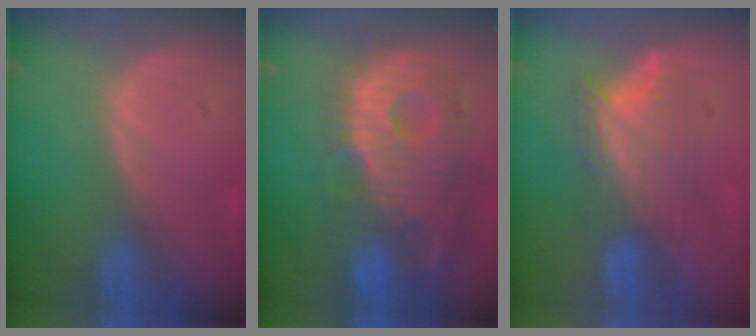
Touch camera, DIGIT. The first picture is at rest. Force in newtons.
{"total": 12.5, "press": 10.9, "slide": 6.0}
{"total": 7.4, "press": 6.6, "slide": 3.4}